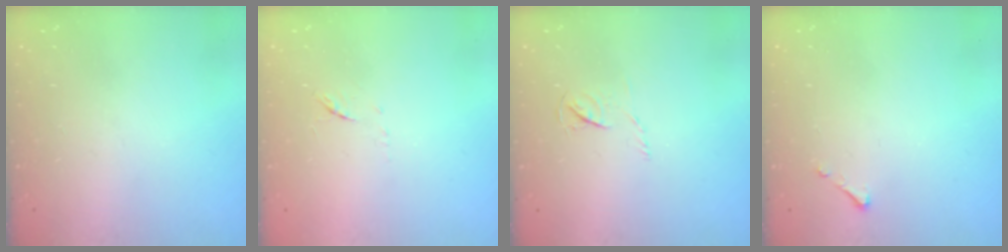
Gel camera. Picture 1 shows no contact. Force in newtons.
{"total": 5.4, "press": 5.3, "slide": 0.9}
{"total": 3.9, "press": 3.8, "slide": 0.4}
{"total": 2.5, "press": 2.5, "slide": 0.3}